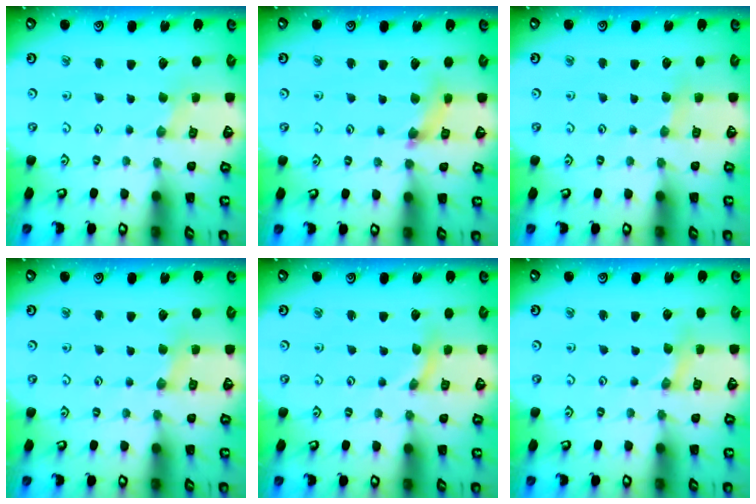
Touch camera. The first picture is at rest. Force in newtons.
{"total": 3.9, "press": 3.9, "slide": 0.4}
{"total": 2.5, "press": 2.4, "slide": 0.4}
{"total": 2.8, "press": 2.7, "slide": 0.5}
{"total": 0.0}
{"total": 1.2, "press": 1.2, "slide": 0.2}